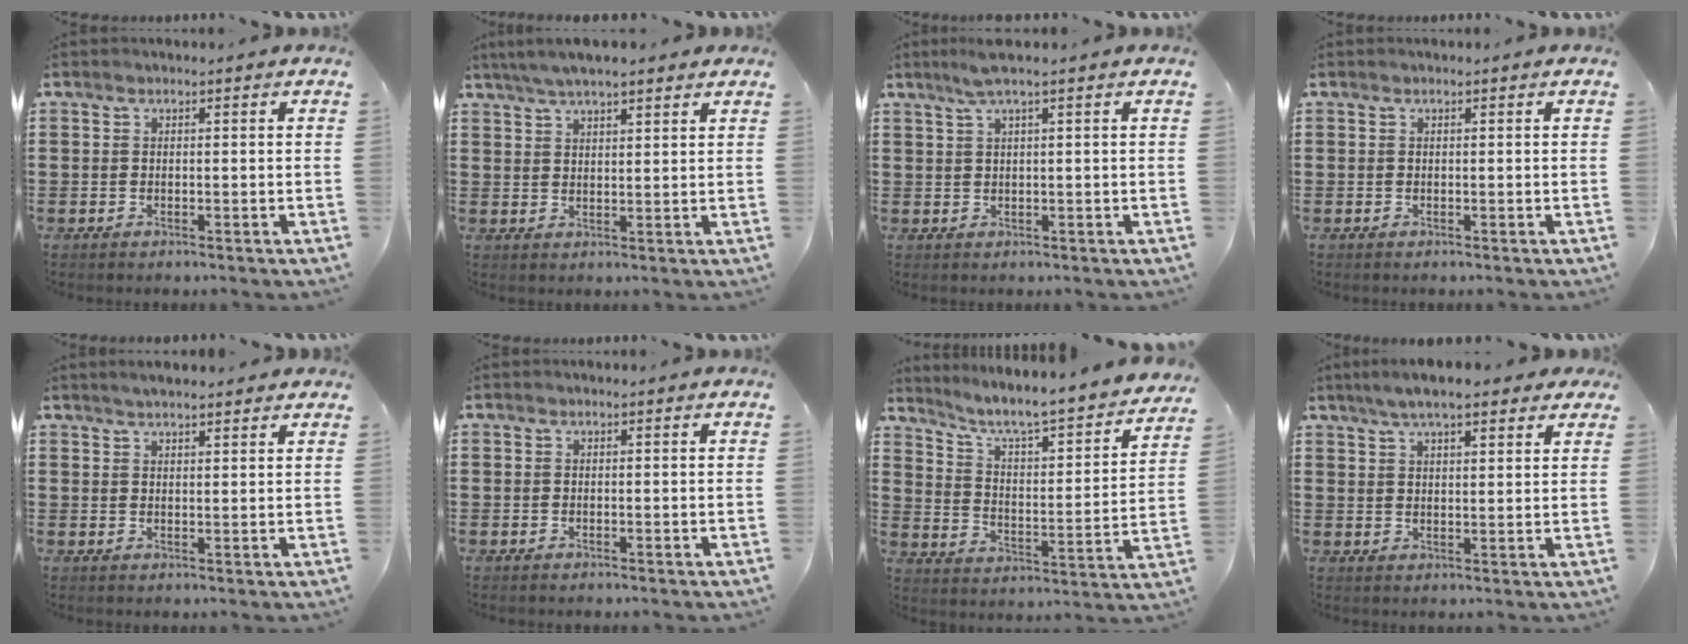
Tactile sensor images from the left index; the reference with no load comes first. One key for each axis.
{"total": 4.4, "fx": 3.6, "fy": 0.7, "fz": 2.3, "tx": -0.053, "ty": 0.000, "tz": 0.066}
{"total": 2.7, "fx": 1.6, "fy": -0.2, "fz": 2.2, "tx": -0.045, "ty": 0.000, "tz": 0.029}
{"total": 0.0}
{"total": 2.4, "fx": 2.3, "fy": 0.2, "fz": 0.8, "tx": -0.020, "ty": 0.001, "tz": 0.043}
{"total": 0.0}
{"total": 5.6, "fx": 4.9, "fy": 0.1, "fz": 2.7, "tx": -0.078, "ty": -0.048, "tz": 0.071}
{"total": 5.9, "fx": 4.7, "fy": 1.2, "fz": 3.3, "tx": -0.075, "ty": 0.000, "tz": 0.085}